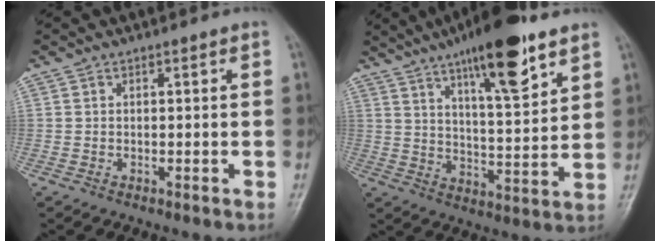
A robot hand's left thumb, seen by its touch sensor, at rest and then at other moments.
{"total": 17.1, "force": [10.4, 4.2, 12.8], "torque": [-0.182, -0.047, 0.170]}